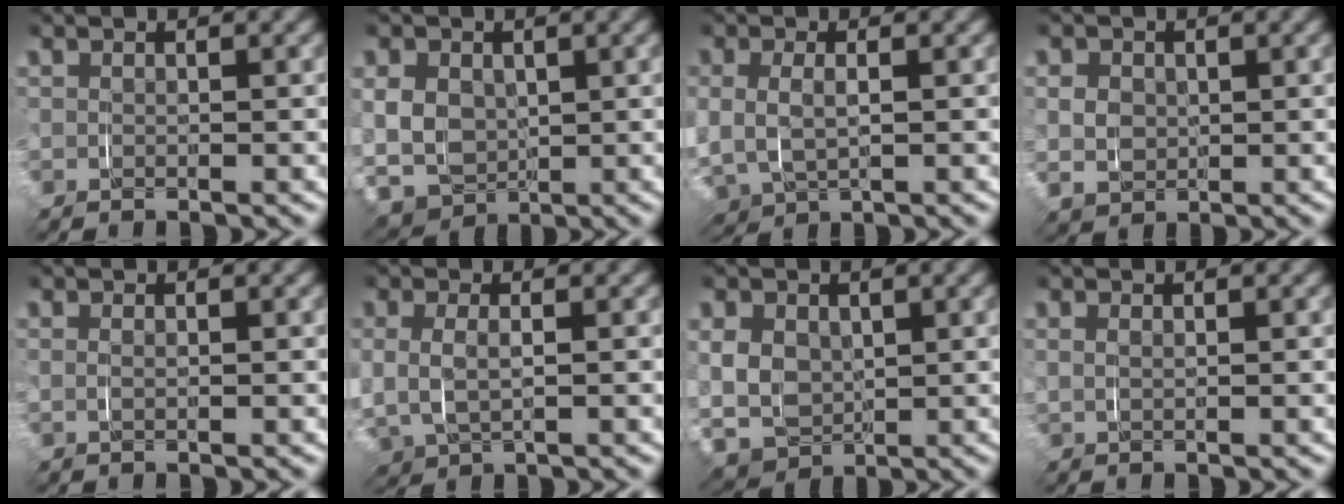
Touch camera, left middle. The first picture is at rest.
{"total": 9.4, "force": [-0.8, 8.9, 3.2], "torque": [-0.076, -0.031, -0.015]}
{"total": 2.6, "force": [-0.4, 2.4, 1.0], "torque": [-0.039, -0.016, -0.004]}
{"total": 1.9, "force": [0.0, 1.9, 0.1], "torque": [-0.003, -0.015, 0.008]}
{"total": 0.6, "force": [0.1, -0.5, -0.3], "torque": [0.006, -0.002, 0.003]}
{"total": 1.9, "force": [0.0, 1.7, 0.7], "torque": [-0.032, -0.009, 0.000]}
{"total": 8.6, "force": [-0.3, 8.1, 2.9], "torque": [-0.071, -0.028, -0.007]}
{"total": 0.6, "force": [0.2, -0.3, -0.4], "torque": [0.008, -0.001, 0.005]}